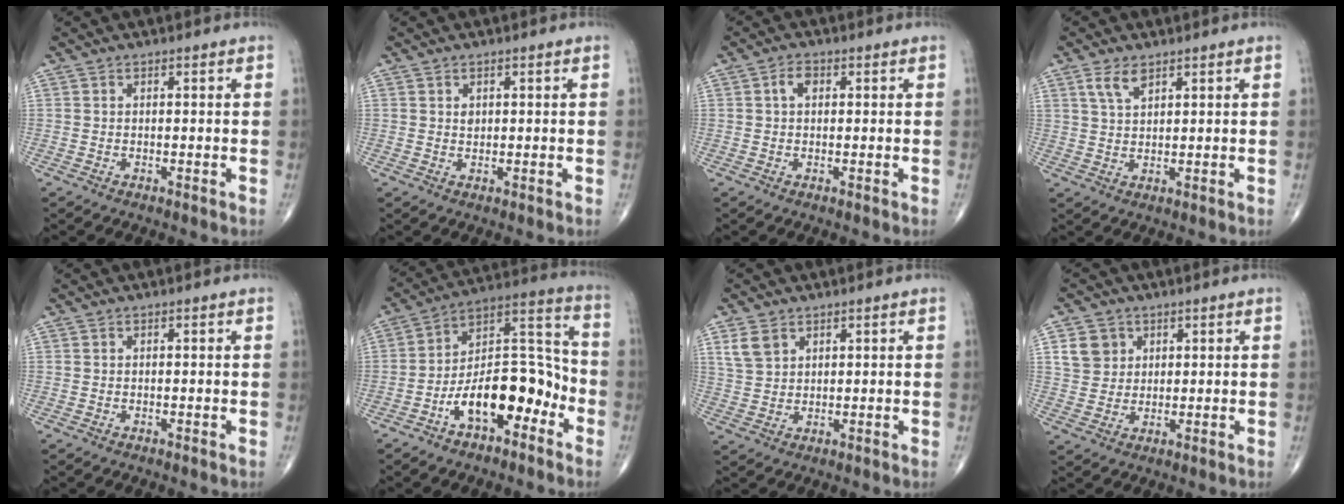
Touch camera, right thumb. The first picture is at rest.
{"total": 1.2, "force": [0.4, 0.9, 0.7], "torque": [-0.006, -0.003, 0.009]}
{"total": 2.5, "force": [0.6, 1.6, 1.8], "torque": [-0.032, 0.009, 0.009]}
{"total": 4.0, "force": [2.4, 1.8, 2.6], "torque": [-0.047, -0.007, 0.052]}
{"total": 0.0}
{"total": 16.5, "force": [-7.1, 8.2, 12.3], "torque": [-0.172, 0.076, -0.121]}
{"total": 4.4, "force": [2.5, 2.9, 2.2], "torque": [-0.037, -0.007, 0.057]}
{"total": 5.6, "force": [2.2, 4.9, 1.7], "torque": [-0.012, -0.008, 0.044]}